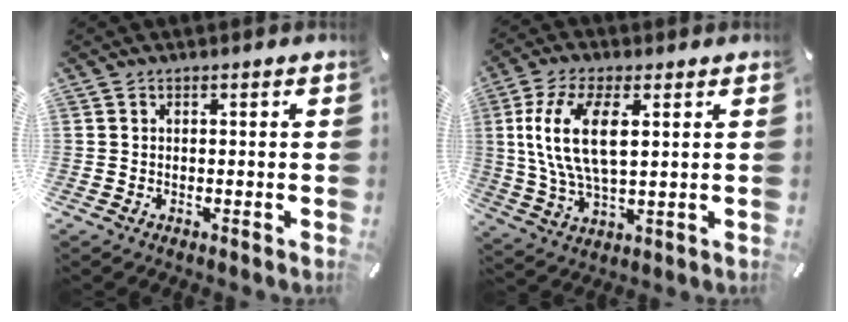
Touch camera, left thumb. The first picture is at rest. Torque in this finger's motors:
{"motor_torque": [1.41, 1.82, 2.24, -0.53, 0.26]}